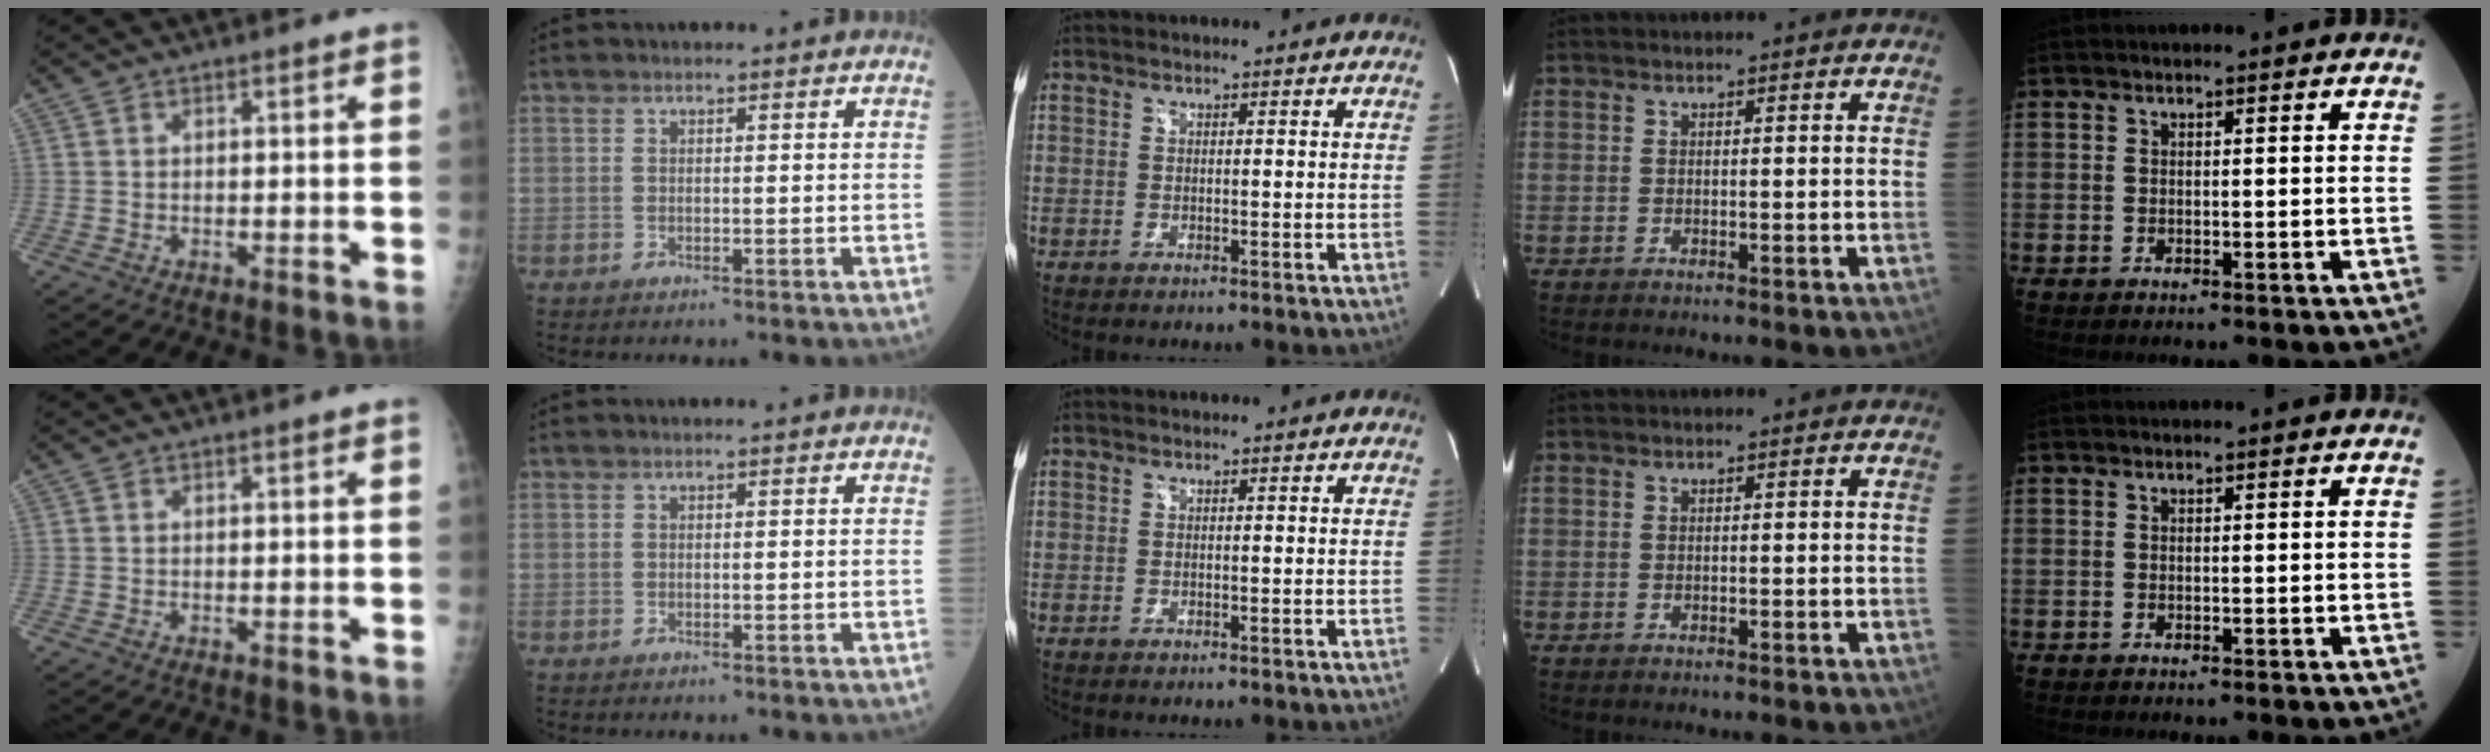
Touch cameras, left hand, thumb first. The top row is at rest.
{}